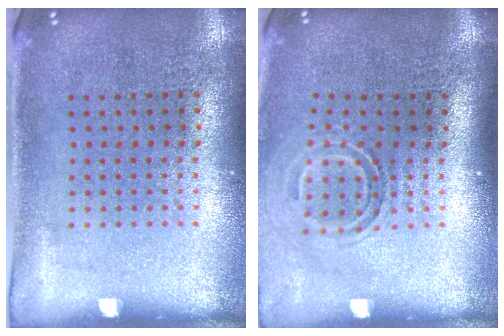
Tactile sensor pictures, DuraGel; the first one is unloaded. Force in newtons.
{"total": 1.7, "press": 1.1, "slide": 1.3}